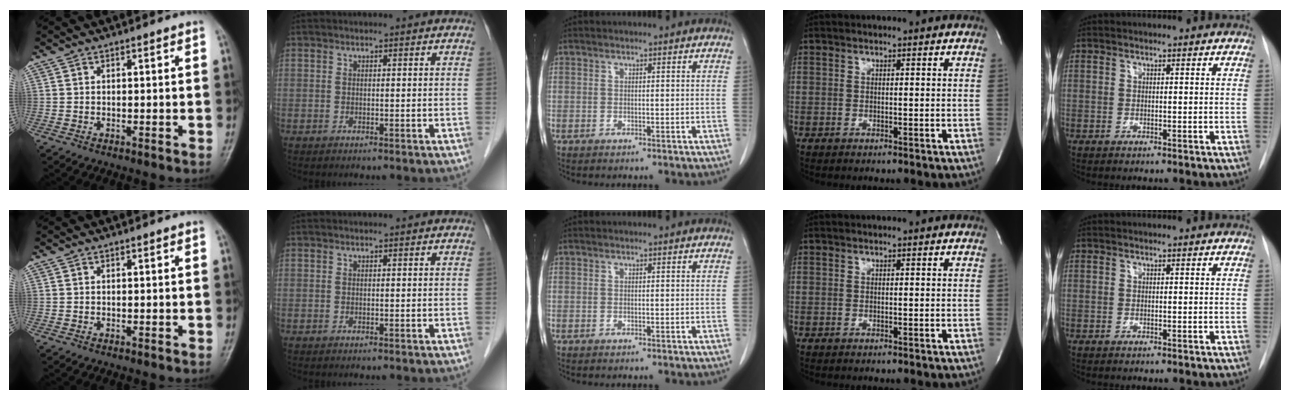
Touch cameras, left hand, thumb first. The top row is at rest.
{}